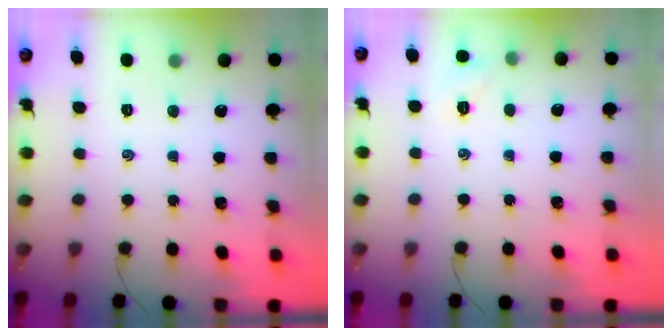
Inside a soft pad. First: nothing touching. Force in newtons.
{"total": 5.9, "press": 5.7, "slide": 1.7}